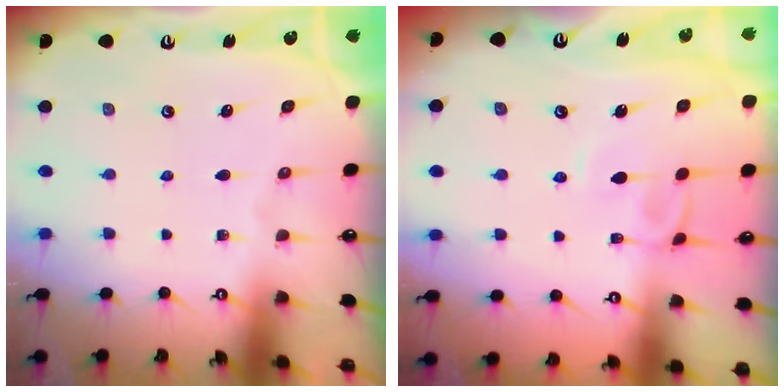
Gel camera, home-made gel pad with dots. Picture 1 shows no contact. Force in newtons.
{"total": 2.0, "press": 2.0, "slide": 0.2}